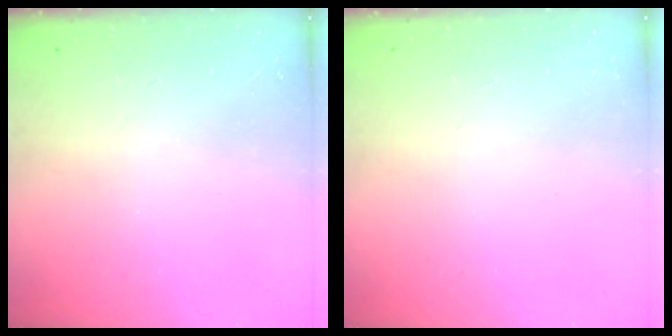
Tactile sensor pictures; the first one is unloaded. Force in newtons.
{"total": 0.0}